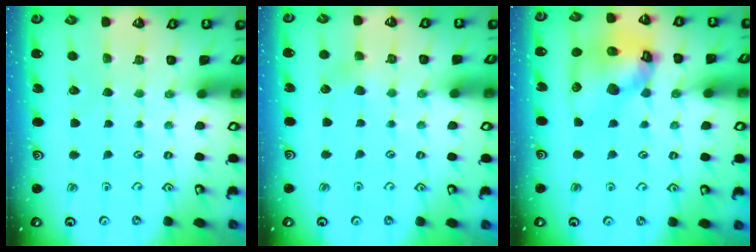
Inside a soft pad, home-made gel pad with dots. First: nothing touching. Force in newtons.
{"total": 3.6, "press": 3.6, "slide": 0.3}
{"total": 15.8, "press": 15.7, "slide": 1.7}